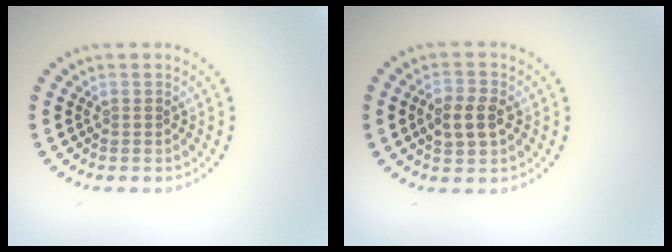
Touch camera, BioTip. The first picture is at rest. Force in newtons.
{"total": 3.0, "press": 3.0, "slide": 0.2}